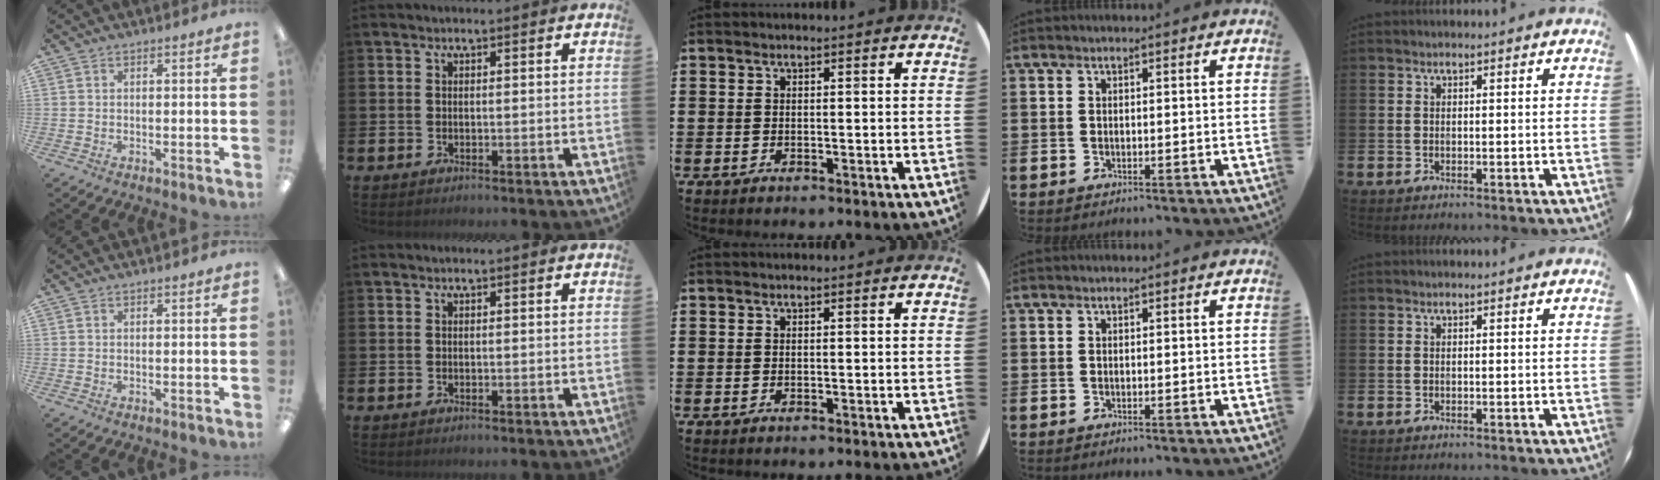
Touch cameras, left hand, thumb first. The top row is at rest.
{}